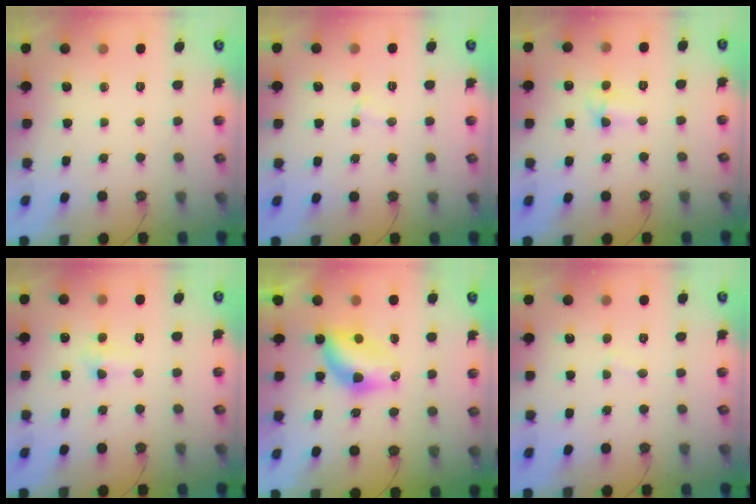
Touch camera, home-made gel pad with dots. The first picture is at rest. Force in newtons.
{"total": 2.3, "press": 2.3, "slide": 0.3}
{"total": 4.5, "press": 4.5, "slide": 0.6}
{"total": 3.1, "press": 2.9, "slide": 1.1}
{"total": 6.9, "press": 6.9, "slide": 0.3}
{"total": 1.7, "press": 1.7, "slide": 0.2}